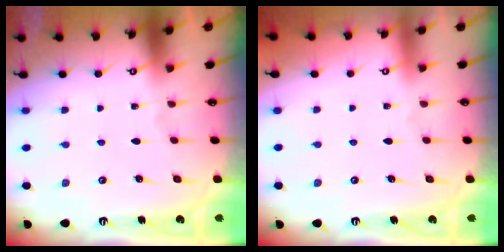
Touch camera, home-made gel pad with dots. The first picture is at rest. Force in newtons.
{"total": 3.9, "press": 3.9, "slide": 0.1}